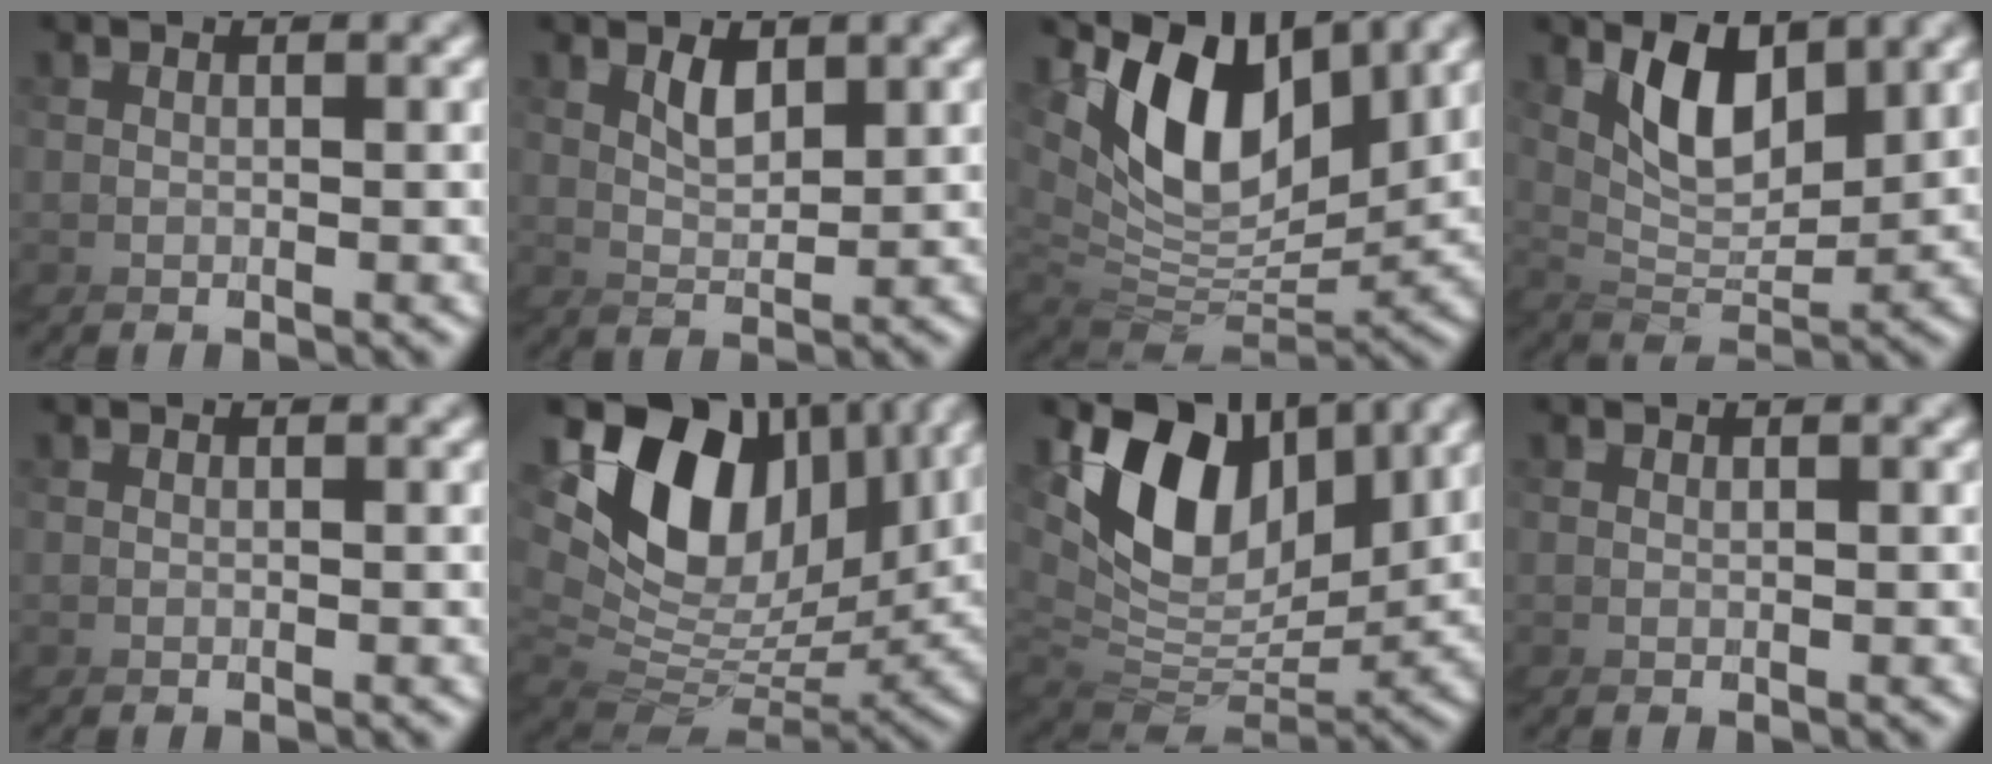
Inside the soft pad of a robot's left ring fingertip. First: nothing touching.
{"total": 4.0, "force": [3.3, -0.6, -2.2], "torque": [-0.003, 0.013, 0.043]}
{"total": 6.4, "force": [3.0, 4.0, 4.0], "torque": [-0.106, 0.007, 0.041]}
{"total": 4.0, "force": [3.9, 0.8, 0.1], "torque": [-0.055, 0.015, 0.054]}
{"total": 0.0}
{"total": 10.0, "force": [4.0, 6.6, 6.4], "torque": [-0.118, 0.025, 0.043]}
{"total": 7.4, "force": [3.4, 5.2, 4.1], "torque": [-0.099, 0.015, 0.037]}
{"total": 0.0}